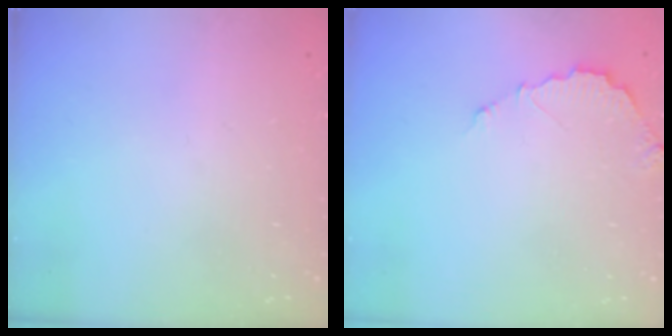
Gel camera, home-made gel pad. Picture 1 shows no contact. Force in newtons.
{"total": 5.0, "press": 5.0, "slide": 0.3}